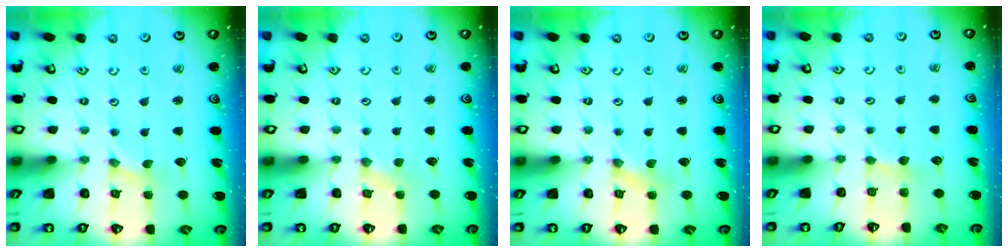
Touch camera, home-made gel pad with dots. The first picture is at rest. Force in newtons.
{"total": 0.9, "press": 0.8, "slide": 0.2}
{"total": 0.0}
{"total": 3.4, "press": 3.4, "slide": 0.5}